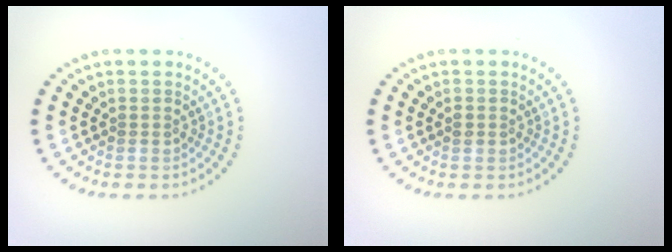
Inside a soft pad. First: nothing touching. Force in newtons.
{"total": 0.9, "press": 0.9, "slide": 0.0}